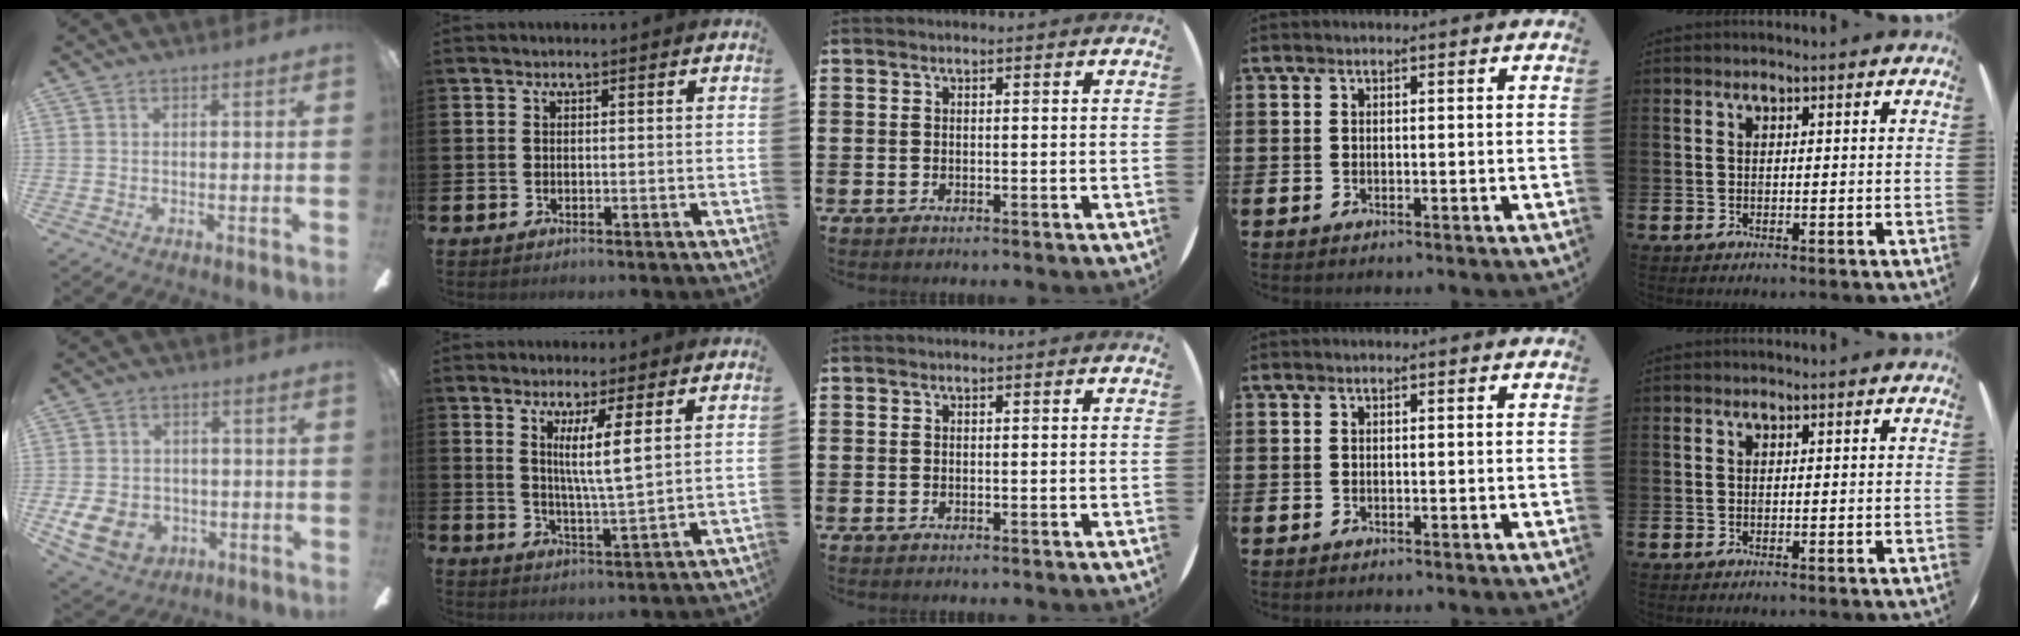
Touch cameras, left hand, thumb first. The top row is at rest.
{"thumb": {"total": 9.5, "force": [-2.9, 7.5, 5.1], "torque": [-0.122, 0.013, -0.053]}, "index": {"total": 5.0, "force": [3.4, -0.5, 3.7], "torque": [-0.063, -0.028, 0.051]}}